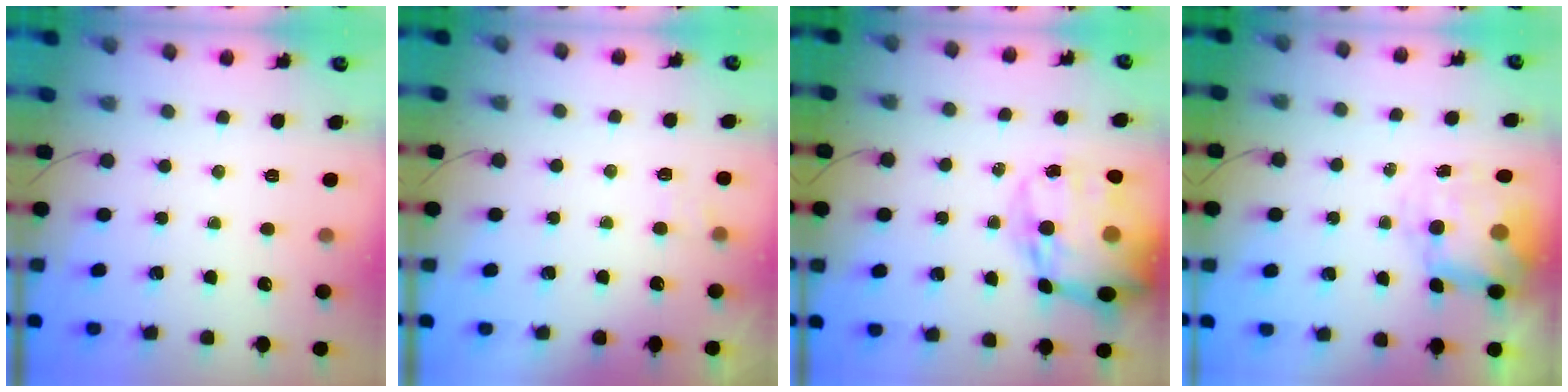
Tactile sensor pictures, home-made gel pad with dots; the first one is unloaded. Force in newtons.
{"total": 2.8, "press": 2.5, "slide": 1.4}
{"total": 24.5, "press": 23.8, "slide": 5.8}
{"total": 7.5, "press": 7.3, "slide": 1.3}